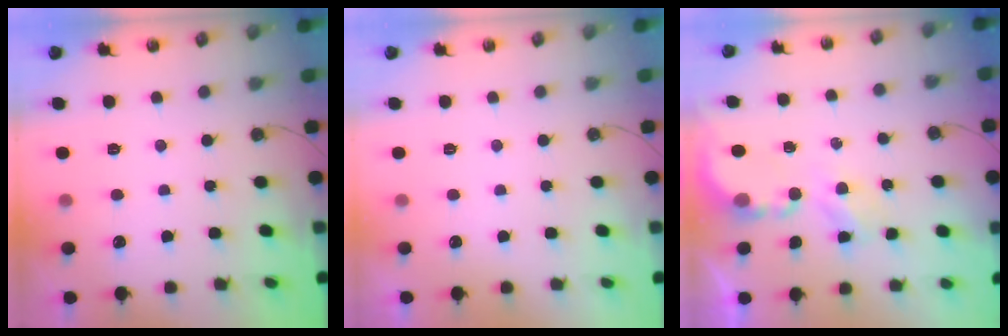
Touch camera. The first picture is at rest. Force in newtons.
{"total": 0.0}
{"total": 4.0, "press": 4.0, "slide": 0.1}